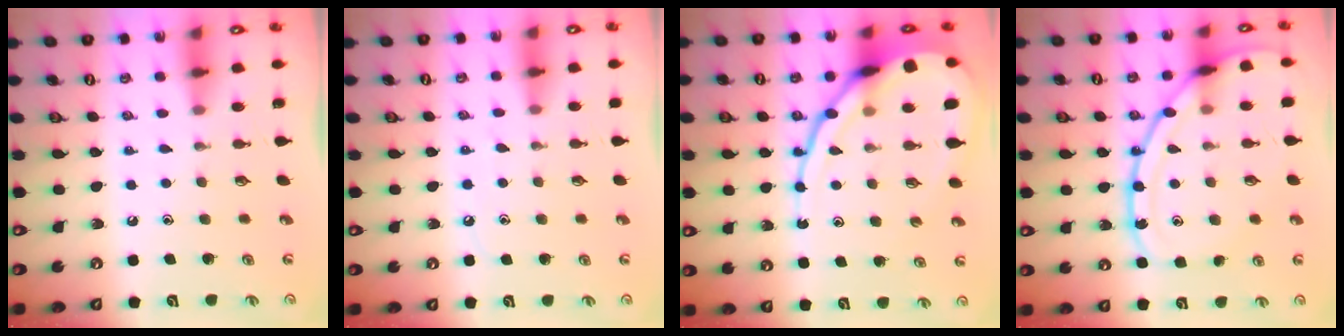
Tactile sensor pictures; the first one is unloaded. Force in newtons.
{"total": 6.3, "press": 6.2, "slide": 1.0}
{"total": 16.9, "press": 16.8, "slide": 1.5}
{"total": 16.6, "press": 16.5, "slide": 1.4}